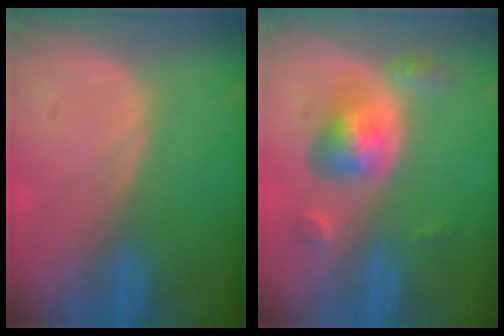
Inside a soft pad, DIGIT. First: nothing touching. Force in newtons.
{"total": 6.1, "press": 5.6, "slide": 2.4}